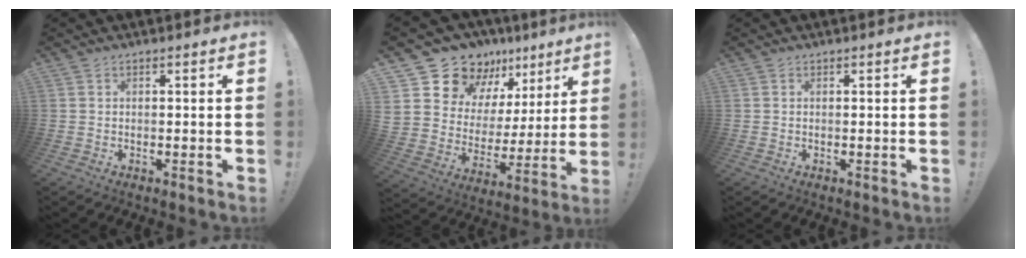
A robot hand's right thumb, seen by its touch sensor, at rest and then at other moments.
{"total": 17.2, "force": [13.8, 9.3, 4.6], "torque": [-0.077, -0.111, 0.273]}
{"total": 0.0}